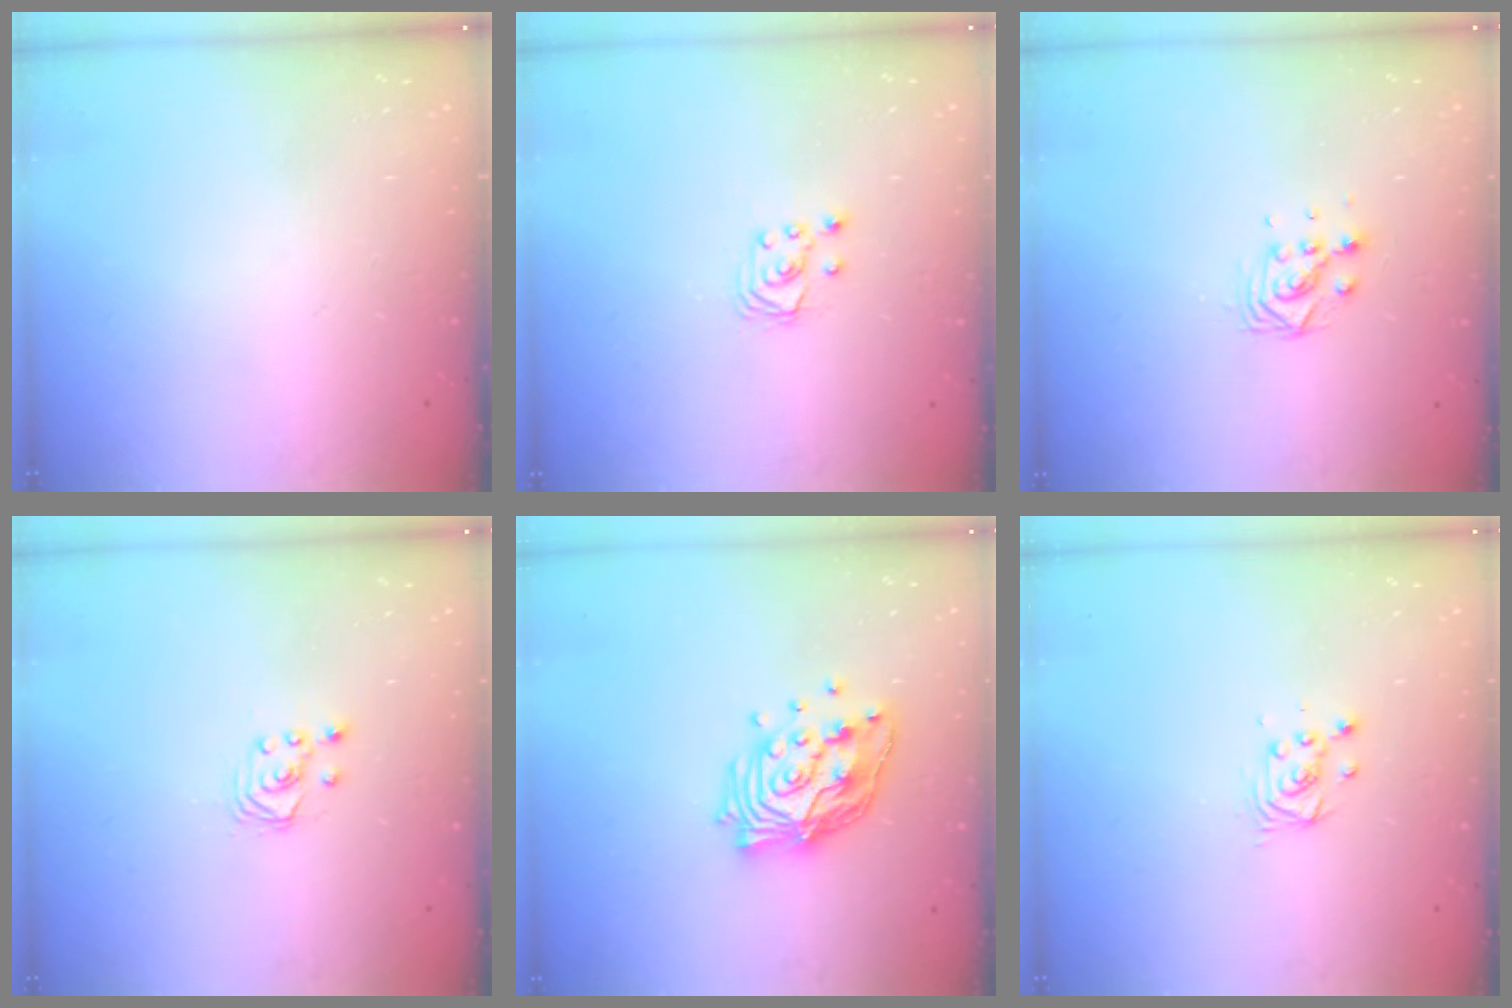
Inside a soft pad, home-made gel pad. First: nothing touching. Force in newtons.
{"total": 2.6, "press": 2.6, "slide": 0.3}
{"total": 5.7, "press": 5.7, "slide": 0.2}
{"total": 2.1, "press": 2.1, "slide": 0.3}
{"total": 14.8, "press": 14.8, "slide": 1.2}
{"total": 3.4, "press": 3.4, "slide": 0.3}